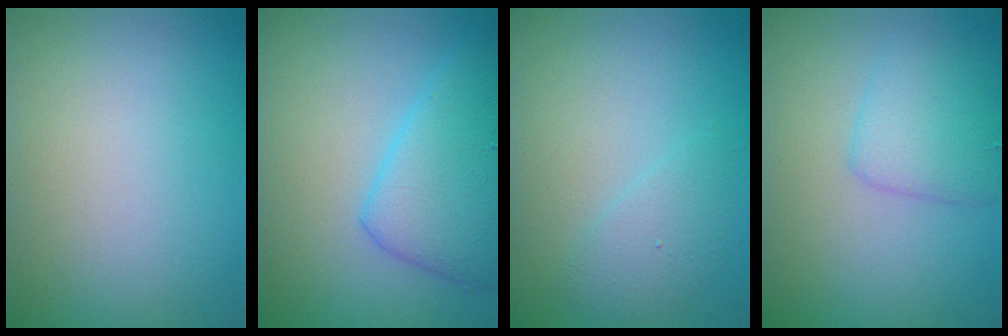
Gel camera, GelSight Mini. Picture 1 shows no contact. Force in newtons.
{"total": 4.8, "press": 4.7, "slide": 0.3}
{"total": 1.7, "press": 1.7, "slide": 0.2}
{"total": 2.9, "press": 2.9, "slide": 0.1}